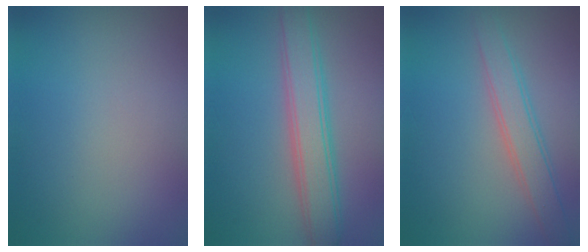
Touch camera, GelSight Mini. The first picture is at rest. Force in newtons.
{"total": 4.5, "press": 4.5, "slide": 0.1}
{"total": 2.9, "press": 2.9, "slide": 0.1}